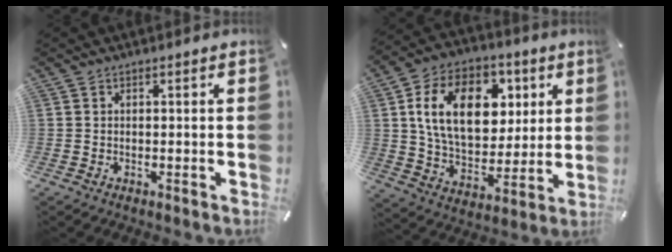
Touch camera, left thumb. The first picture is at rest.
{"total": 19.5, "force": [5.9, 13.6, 12.7], "torque": [-0.220, 0.001, 0.104]}